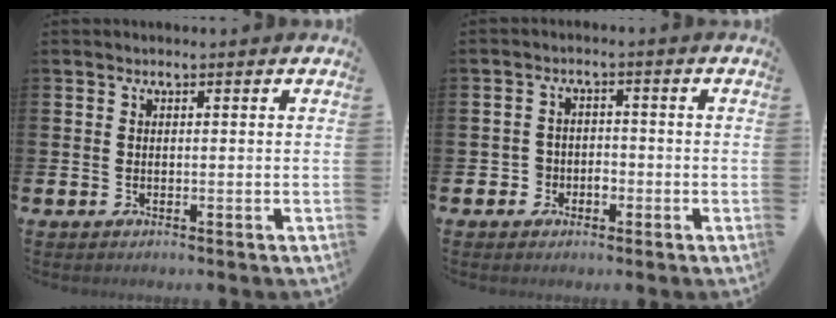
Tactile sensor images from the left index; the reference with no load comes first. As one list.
[{"total": 2.6, "force": [-1.5, 2.0, 0.2], "torque": [-0.020, 0.009, -0.035]}]